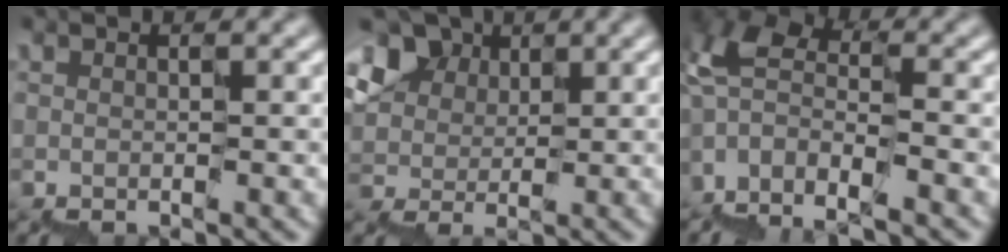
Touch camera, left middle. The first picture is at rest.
{"total": 5.8, "force": [3.7, 4.1, 1.8], "torque": [-0.037, 0.027, 0.052]}
{"total": 6.3, "force": [-3.1, 3.3, 4.4], "torque": [-0.079, 0.020, -0.073]}